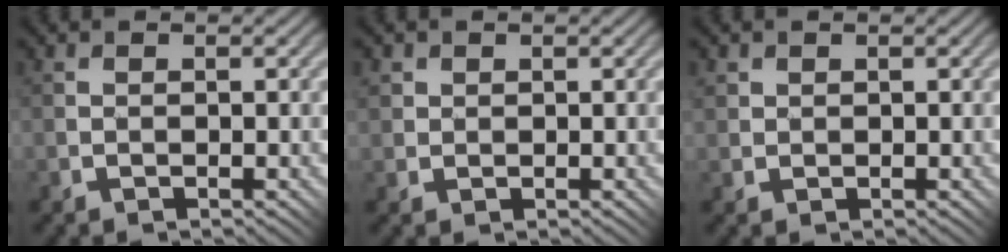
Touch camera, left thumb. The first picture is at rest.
{"total": 2.2, "force": [1.1, 1.9, 0.1], "torque": [-0.015, 0.005, 0.022]}
{"total": 1.5, "force": [0.8, 1.2, -0.1], "torque": [-0.002, 0.000, 0.015]}